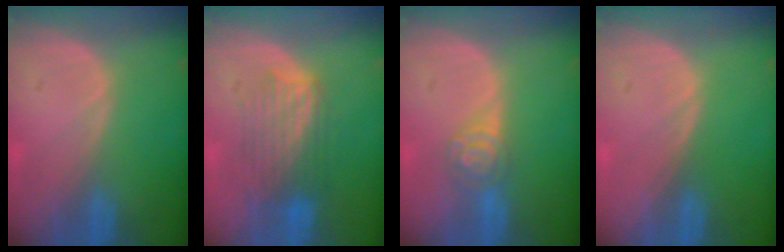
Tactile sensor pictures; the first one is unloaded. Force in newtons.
{"total": 6.4, "press": 6.4, "slide": 0.5}
{"total": 4.1, "press": 4.0, "slide": 0.9}
{"total": 0.0}